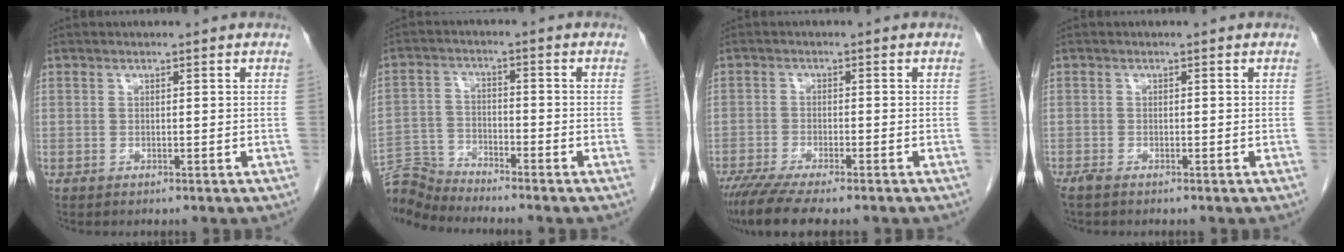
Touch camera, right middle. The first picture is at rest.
{"total": 7.0, "force": [-6.9, -1.0, -0.3], "torque": [0.004, 0.001, -0.130]}
{"total": 8.9, "force": [-7.2, 1.1, 5.2], "torque": [-0.083, -0.019, -0.116]}
{"total": 1.2, "force": [-0.9, 0.1, 0.6], "torque": [-0.020, -0.005, -0.020]}